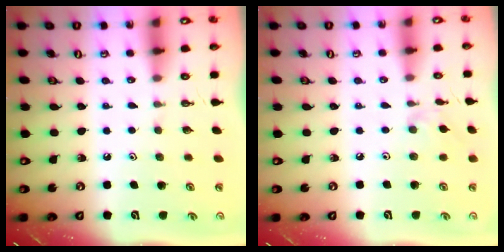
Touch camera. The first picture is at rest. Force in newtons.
{"total": 1.6, "press": 1.5, "slide": 0.4}